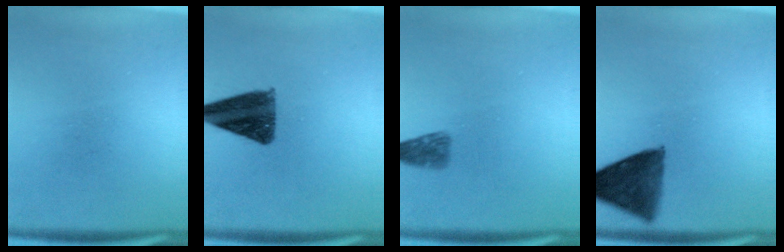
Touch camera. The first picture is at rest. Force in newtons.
{"total": 10.8}
{"total": 2.5}
{"total": 9.7}